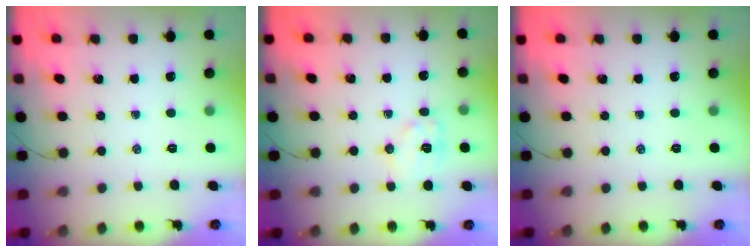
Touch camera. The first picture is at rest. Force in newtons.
{"total": 7.7, "press": 7.7, "slide": 0.2}
{"total": 0.0}